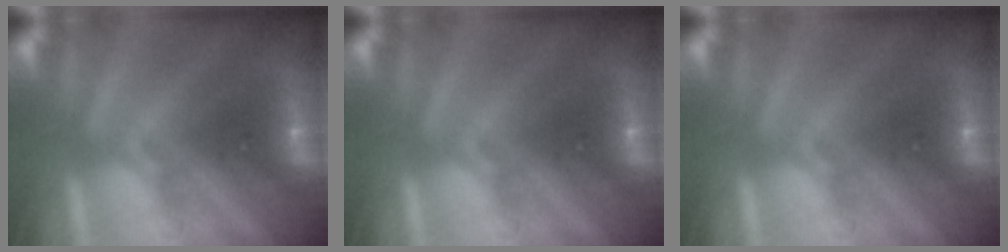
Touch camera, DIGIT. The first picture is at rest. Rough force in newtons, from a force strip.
{"total": 0.0}
{"total": 0.0}